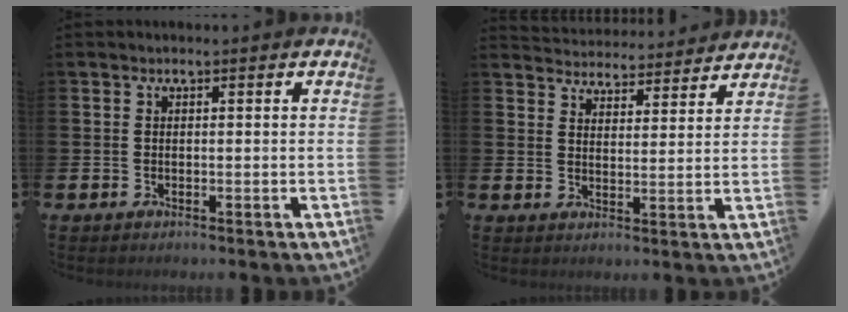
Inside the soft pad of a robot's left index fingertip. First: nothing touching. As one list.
[{"total": 4.6, "force": [4.5, 0.6, -0.3], "torque": [-0.006, -0.039, 0.078]}]